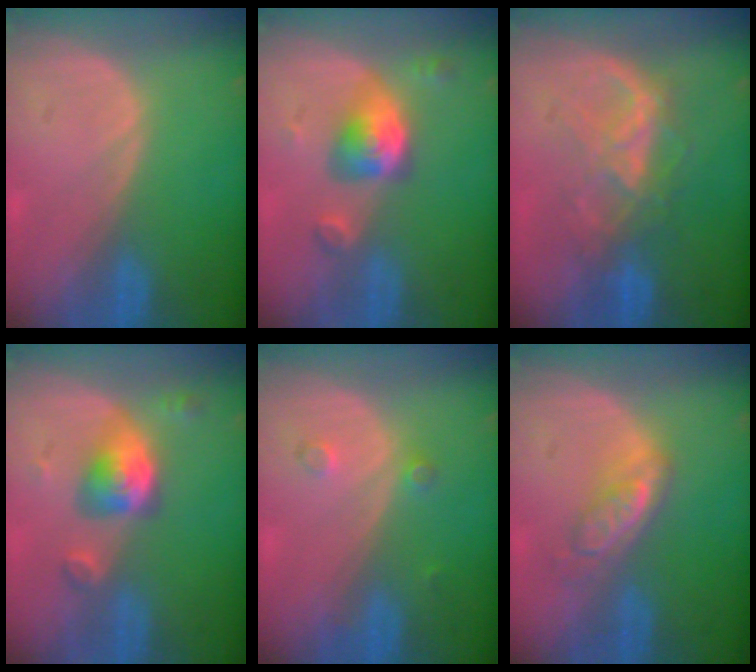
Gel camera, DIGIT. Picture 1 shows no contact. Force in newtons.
{"total": 5.5, "press": 5.4, "slide": 1.0}
{"total": 6.4, "press": 6.4, "slide": 0.8}
{"total": 5.5, "press": 5.4, "slide": 1.0}
{"total": 2.1, "press": 1.8, "slide": 1.1}
{"total": 5.2, "press": 4.6, "slide": 2.4}